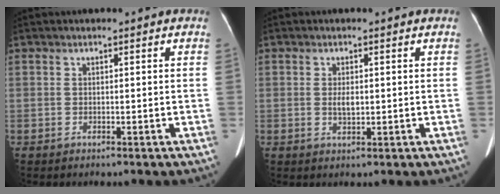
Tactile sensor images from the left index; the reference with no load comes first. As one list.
[{"total": 1.8, "force": [0.1, 0.8, 1.6], "torque": [-0.032, -0.001, 0.003]}]